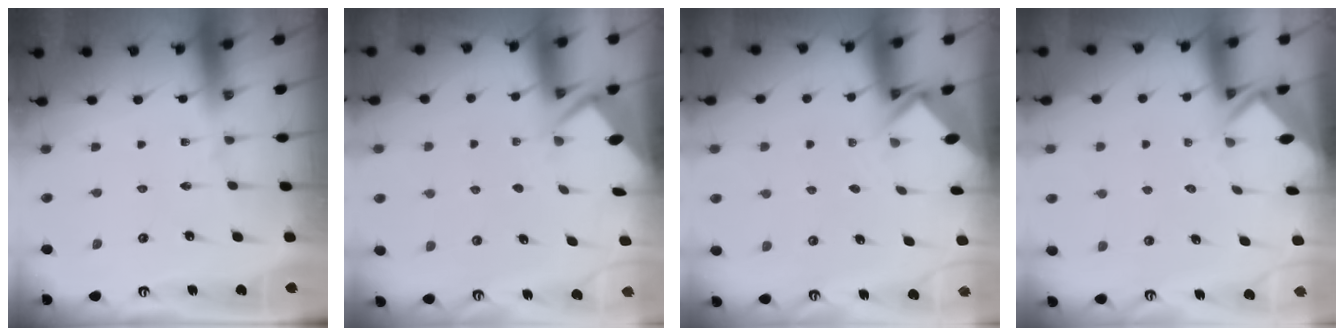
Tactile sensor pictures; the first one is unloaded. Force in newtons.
{"total": 2.8, "press": 2.7, "slide": 0.4}
{"total": 2.8, "press": 2.8, "slide": 0.2}
{"total": 2.5, "press": 2.5, "slide": 0.1}